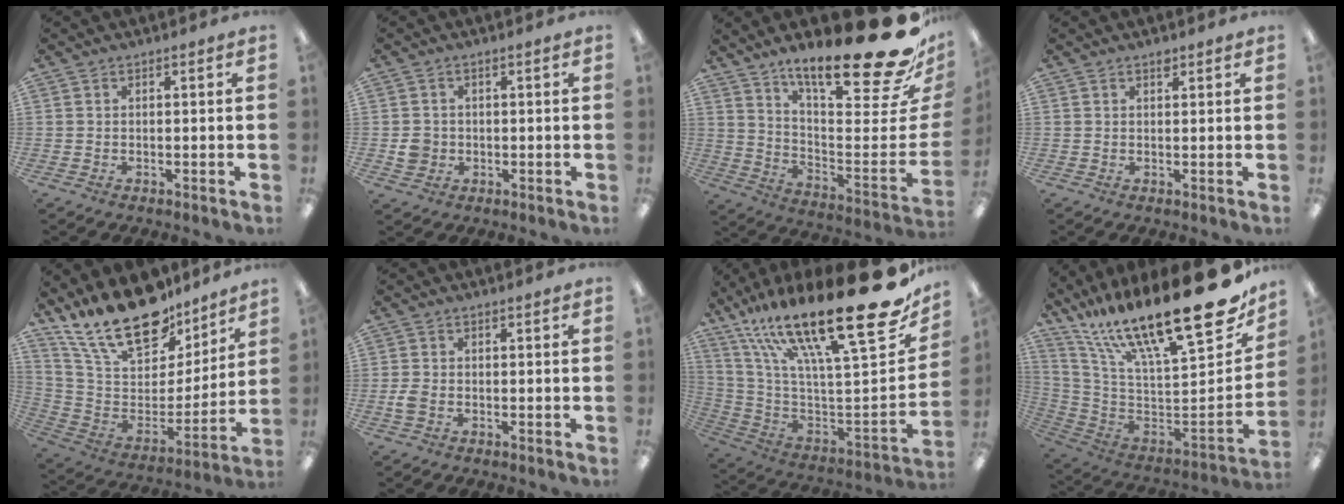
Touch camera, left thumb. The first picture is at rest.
{"total": 3.6, "force": [-0.3, 3.4, 1.1], "torque": [-0.003, 0.001, -0.007]}
{"total": 27.2, "force": [18.1, 5.3, 19.7], "torque": [-0.253, -0.146, 0.292]}
{"total": 1.2, "force": [1.0, 0.4, 0.5], "torque": [-0.003, -0.003, 0.017]}
{"total": 22.3, "force": [17.4, 9.2, 10.5], "torque": [-0.204, -0.119, 0.315]}
{"total": 2.6, "force": [-0.6, 1.7, 1.9], "torque": [-0.039, 0.002, -0.011]}
{"total": 29.9, "force": [19.2, 6.7, 22.0], "torque": [-0.334, -0.148, 0.318]}
{"total": 27.5, "force": [17.0, 7.9, 20.1], "torque": [-0.309, -0.134, 0.288]}